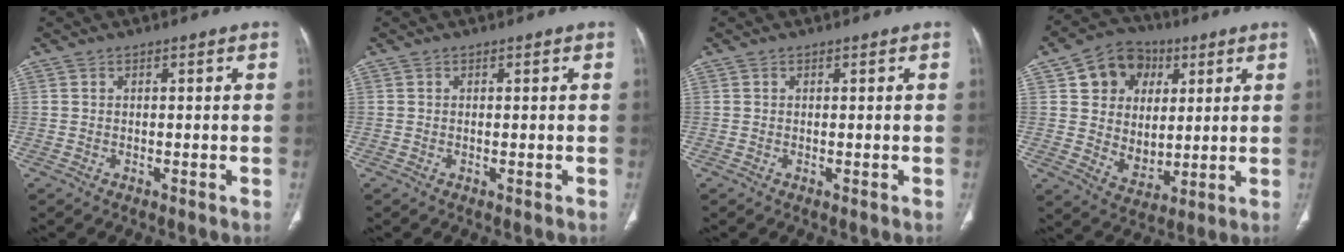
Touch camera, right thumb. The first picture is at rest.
{"total": 0.0}
{"total": 0.0}
{"total": 13.3, "force": [4.5, 11.1, 5.8], "torque": [-0.053, -0.014, 0.083]}